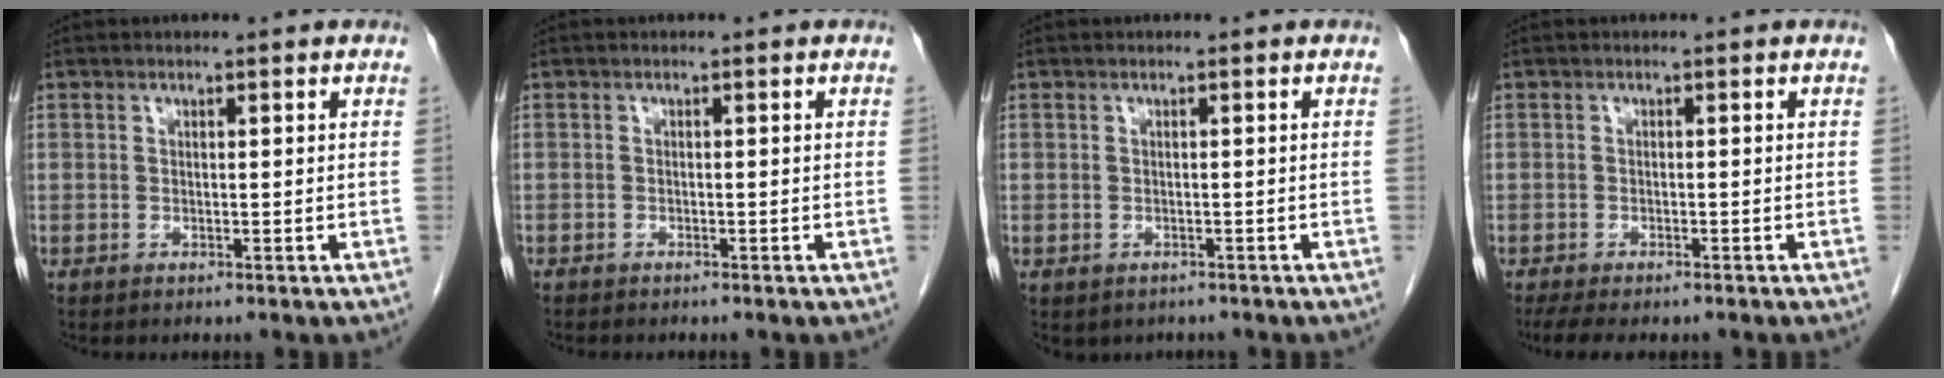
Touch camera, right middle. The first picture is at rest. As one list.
[{"total": 1.7, "force": [-1.5, 0.4, 0.7], "torque": [-0.015, -0.003, -0.018]}, {"total": 2.6, "force": [-1.9, 1.6, 0.4], "torque": [-0.009, 0.000, -0.023]}, {"total": 6.3, "force": [-5.0, 1.8, 3.3], "torque": [-0.051, -0.013, -0.073]}]